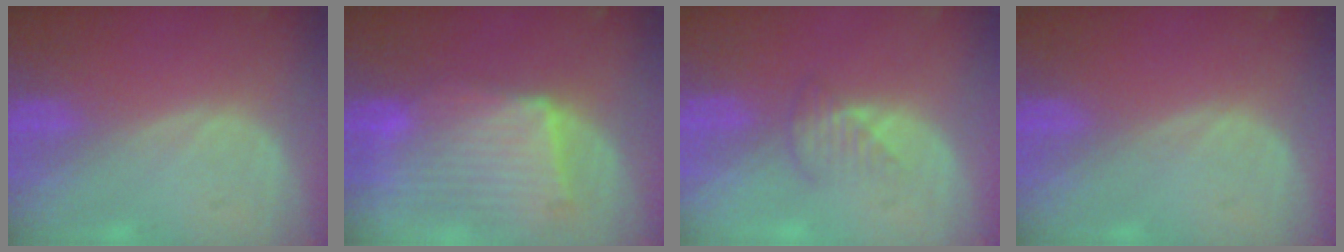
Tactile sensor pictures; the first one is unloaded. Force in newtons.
{"total": 10.3, "press": 9.0, "slide": 4.8}
{"total": 2.5, "press": 2.5, "slide": 0.4}
{"total": 0.0}